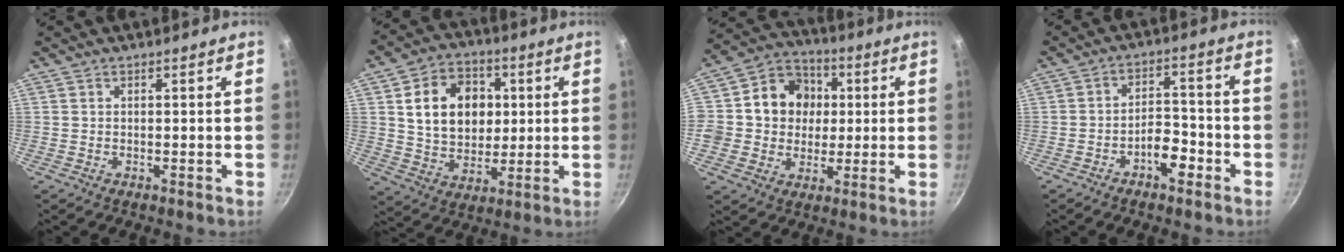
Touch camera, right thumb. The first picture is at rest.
{"total": 15.3, "force": [2.9, 11.8, 9.3], "torque": [-0.121, 0.004, 0.050]}
{"total": 13.0, "force": [1.4, 11.8, 5.2], "torque": [-0.049, 0.020, 0.010]}
{"total": 6.1, "force": [-3.4, 3.0, 4.0], "torque": [-0.044, 0.039, -0.054]}